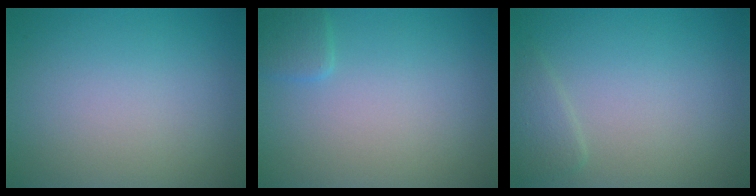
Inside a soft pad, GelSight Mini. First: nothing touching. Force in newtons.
{"total": 1.3, "press": 1.3, "slide": 0.1}
{"total": 1.4, "press": 1.3, "slide": 0.1}